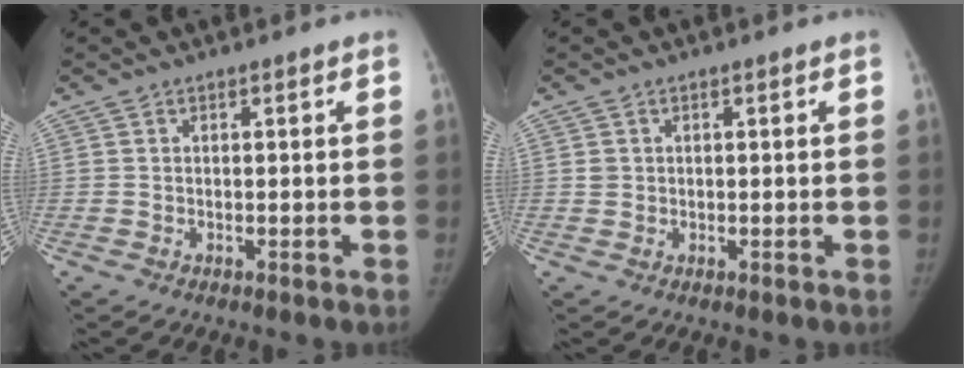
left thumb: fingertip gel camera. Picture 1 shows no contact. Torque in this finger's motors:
{"motor_torque": [0.17, 0.05, 0.19, -0.32, 0.04]}